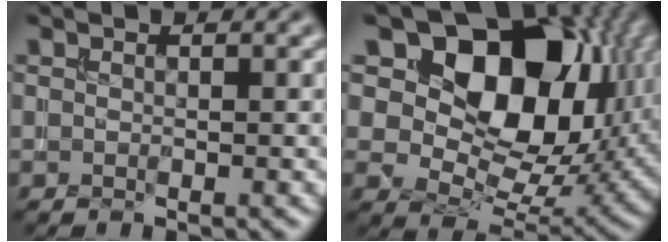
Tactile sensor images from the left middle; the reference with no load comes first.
{"total": 15.4, "force": [5.9, 10.1, 10.1], "torque": [-0.157, 0.003, 0.094]}